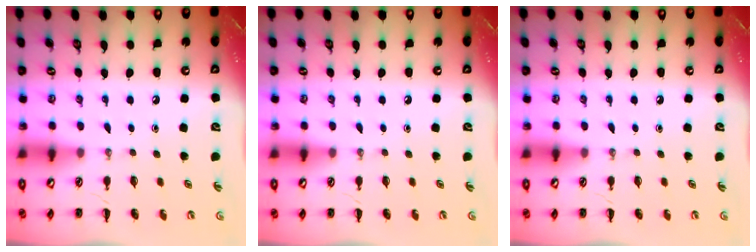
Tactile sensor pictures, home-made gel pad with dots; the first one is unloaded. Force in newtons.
{"total": 0.0}
{"total": 0.0}